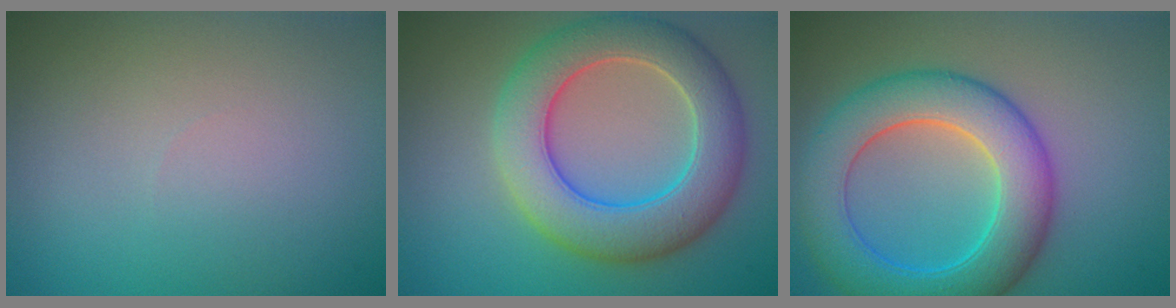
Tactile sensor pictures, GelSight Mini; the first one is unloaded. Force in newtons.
{"total": 8.2, "press": 8.2, "slide": 0.5}
{"total": 8.3, "press": 8.3, "slide": 0.0}